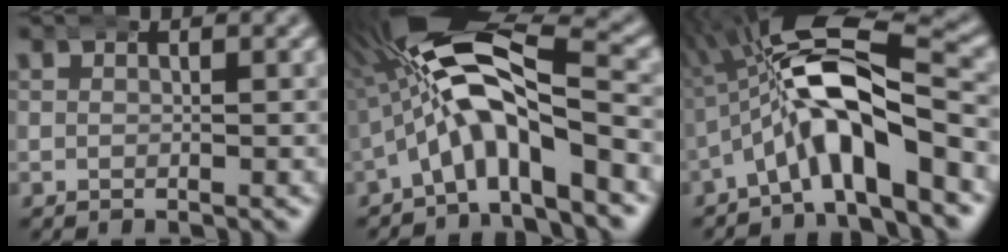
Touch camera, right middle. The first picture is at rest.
{"total": 10.8, "force": [0.7, 5.1, 9.5], "torque": [-0.183, -0.008, 0.008]}
{"total": 8.9, "force": [-0.5, 3.9, 8.0], "torque": [-0.147, 0.002, -0.015]}